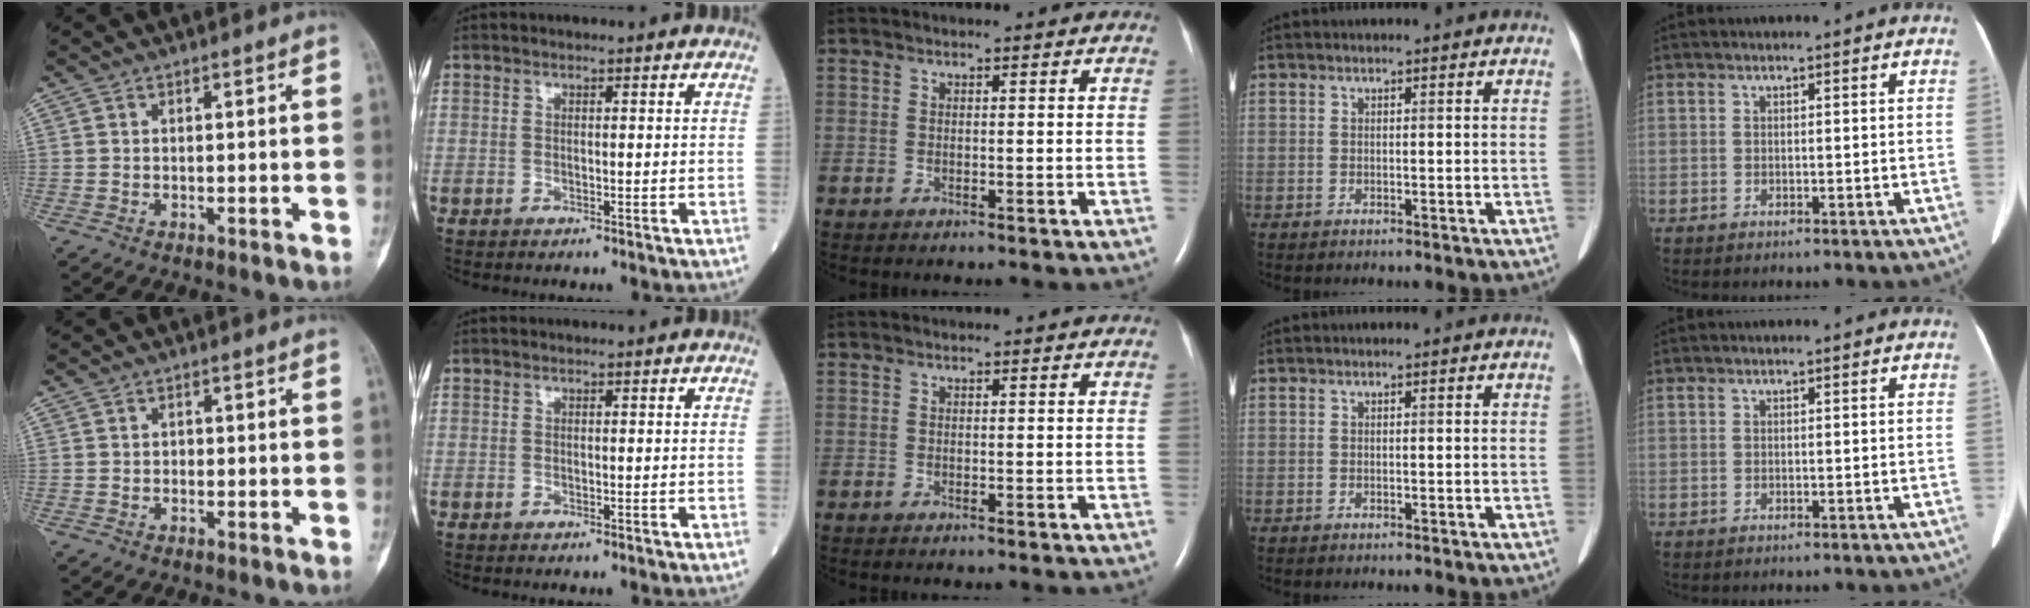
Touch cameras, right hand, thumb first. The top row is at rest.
{"thumb": {"total": 0.5, "force": [-0.2, 0.4, 0.2], "torque": [0.004, 0.003, -0.006]}}